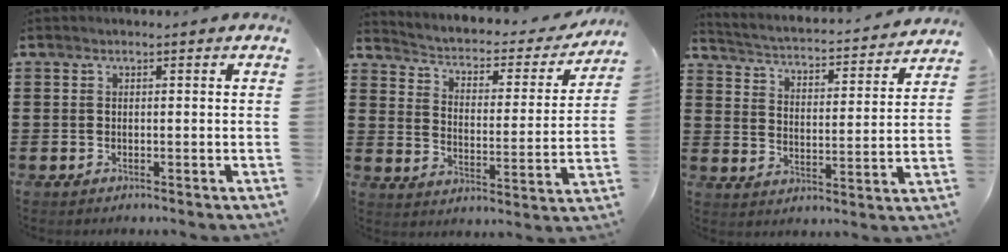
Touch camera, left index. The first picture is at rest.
{"total": 2.0, "force": [1.4, 1.0, 1.0], "torque": [-0.033, -0.021, 0.011]}
{"total": 2.2, "force": [2.2, -0.1, 0.2], "torque": [-0.025, -0.029, 0.025]}